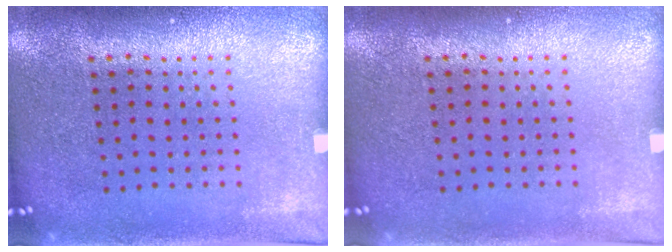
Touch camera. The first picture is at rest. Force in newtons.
{"total": 0.0}